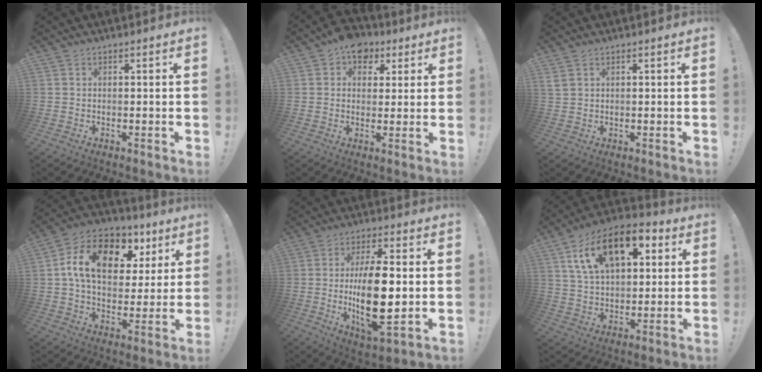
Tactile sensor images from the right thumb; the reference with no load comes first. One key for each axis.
{"total": 8.2, "fx": 3.9, "fy": 6.3, "fz": 3.6, "tx": -0.041, "ty": -0.015, "tz": 0.074}
{"total": 1.9, "fx": 1.2, "fy": 1.0, "fz": 1.1, "tx": -0.027, "ty": 0.002, "tz": 0.025}
{"total": 16.8, "fx": 5.9, "fy": 11.0, "fz": 11.2, "tx": -0.175, "ty": -0.014, "tz": 0.104}
{"total": 17.2, "fx": -0.5, "fy": 6.9, "fz": 15.8, "tx": -0.292, "ty": -0.012, "tz": -0.010}
{"total": 17.6, "fx": 8.1, "fy": 10.1, "fz": 11.9, "tx": -0.194, "ty": -0.024, "tz": 0.144}